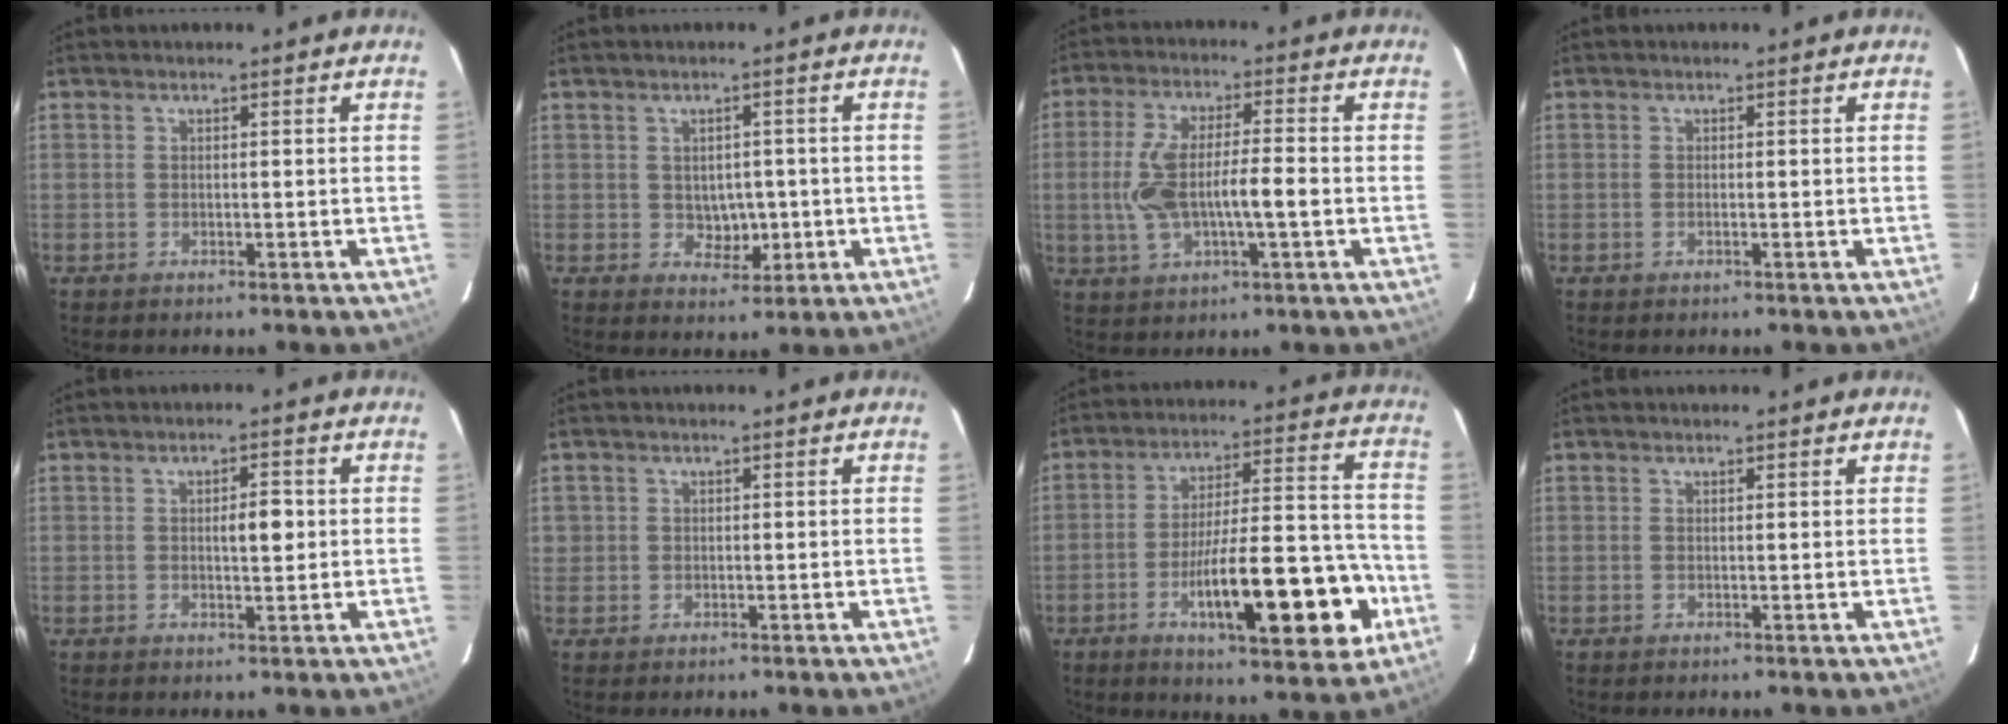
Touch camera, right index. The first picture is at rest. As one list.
[{"total": 4.0, "force": [-0.3, 2.9, 2.7], "torque": [-0.031, 0.002, 0.004]}, {"total": 9.9, "force": [-1.3, 2.3, 9.6], "torque": [-0.198, 0.013, -0.018]}, {"total": 0.0}, {"total": 3.3, "force": [0.3, 1.0, 3.1], "torque": [-0.047, 0.002, 0.005]}, {"total": 1.2, "force": [0.3, 1.2, 0.1], "torque": [0.008, 0.002, 0.001]}, {"total": 18.9, "force": [-6.9, 3.9, 17.2], "torque": [-0.245, 0.014, -0.093]}, {"total": 0.5, "force": [0.5, 0.0, 0.2], "torque": [-0.007, 0.002, 0.006]}]